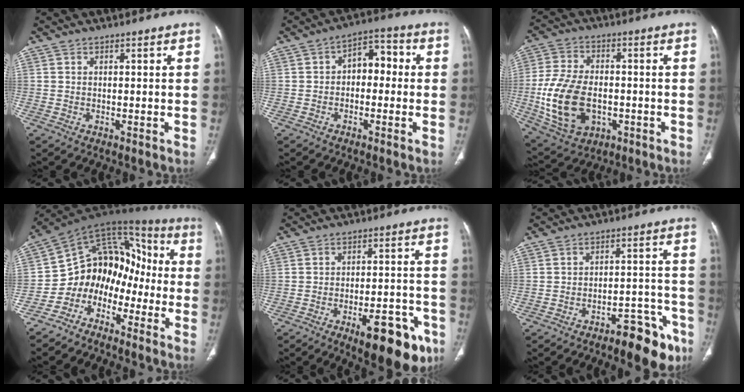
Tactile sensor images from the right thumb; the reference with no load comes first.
{"total": 7.0, "force": [0.0, 4.5, 5.3], "torque": [-0.048, 0.031, -0.014]}
{"total": 16.2, "force": [-2.8, 10.4, 12.0], "torque": [-0.232, 0.004, -0.037]}
{"total": 12.7, "force": [-5.4, 9.8, 5.8], "torque": [-0.034, 0.114, -0.106]}
{"total": 14.5, "force": [-7.4, 5.6, 11.1], "torque": [-0.117, 0.036, -0.093]}
{"total": 11.4, "force": [-7.3, 4.5, 7.6], "torque": [-0.069, 0.056, -0.098]}